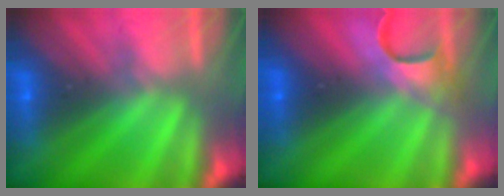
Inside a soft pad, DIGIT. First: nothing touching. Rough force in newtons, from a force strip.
{"total": 4.6}